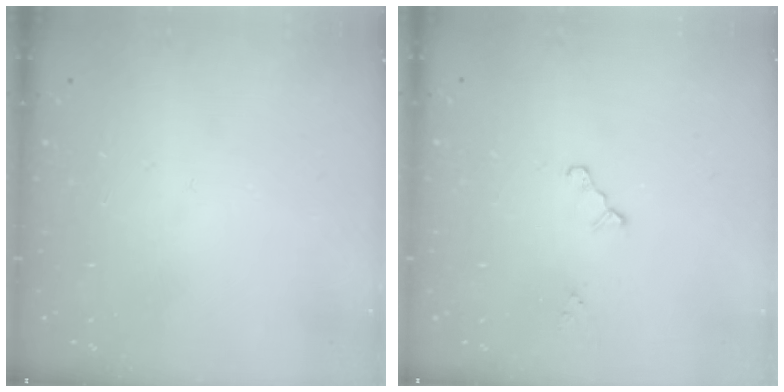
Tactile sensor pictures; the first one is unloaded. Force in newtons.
{"total": 1.0, "press": 1.0, "slide": 0.2}